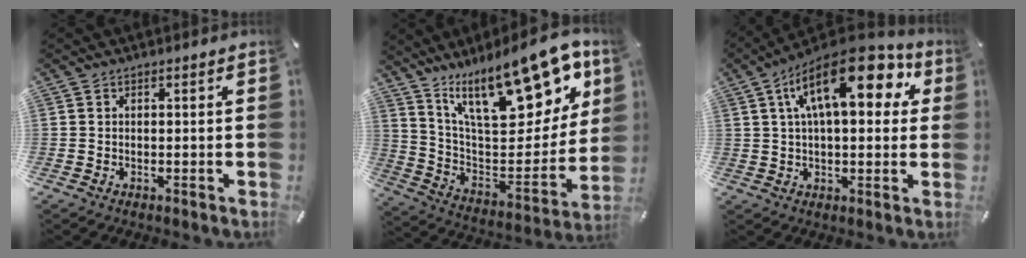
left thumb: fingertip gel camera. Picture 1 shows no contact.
{"total": 24.8, "force": [15.8, 10.0, 16.2], "torque": [-0.236, -0.099, 0.267]}
{"total": 19.0, "force": [7.2, 8.7, 15.2], "torque": [-0.242, -0.017, 0.115]}